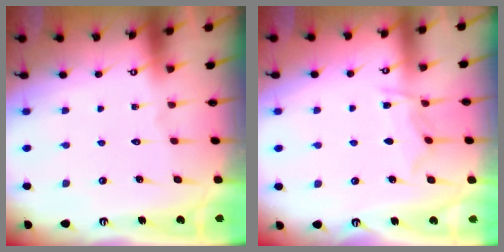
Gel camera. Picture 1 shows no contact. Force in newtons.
{"total": 6.3, "press": 6.2, "slide": 0.8}